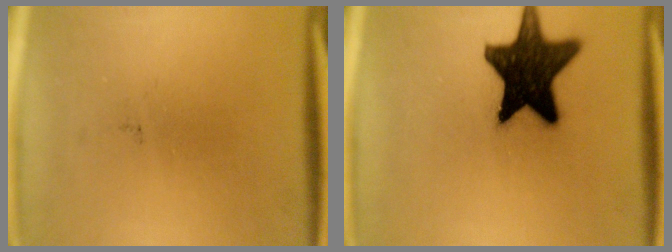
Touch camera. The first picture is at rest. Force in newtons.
{"total": 17.6}